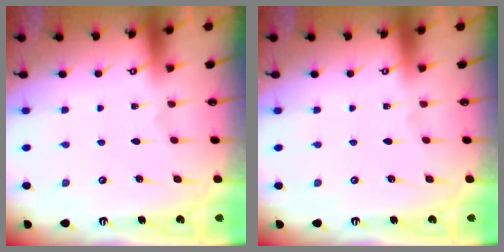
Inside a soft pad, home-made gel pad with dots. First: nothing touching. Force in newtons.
{"total": 0.0}